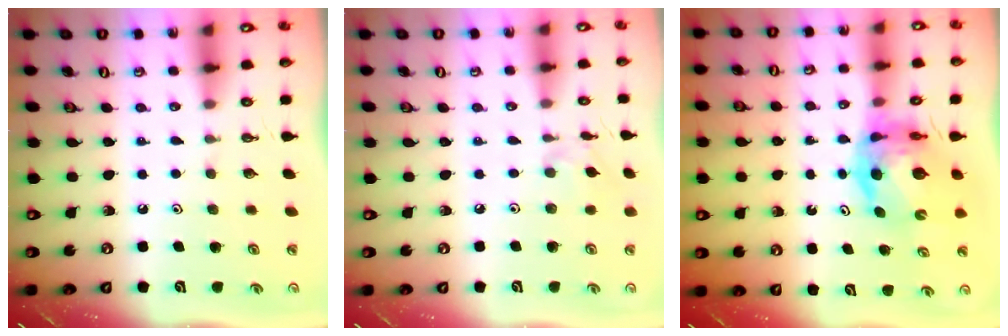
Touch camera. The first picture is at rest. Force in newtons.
{"total": 3.2, "press": 3.2, "slide": 0.2}
{"total": 9.5, "press": 9.4, "slide": 1.4}